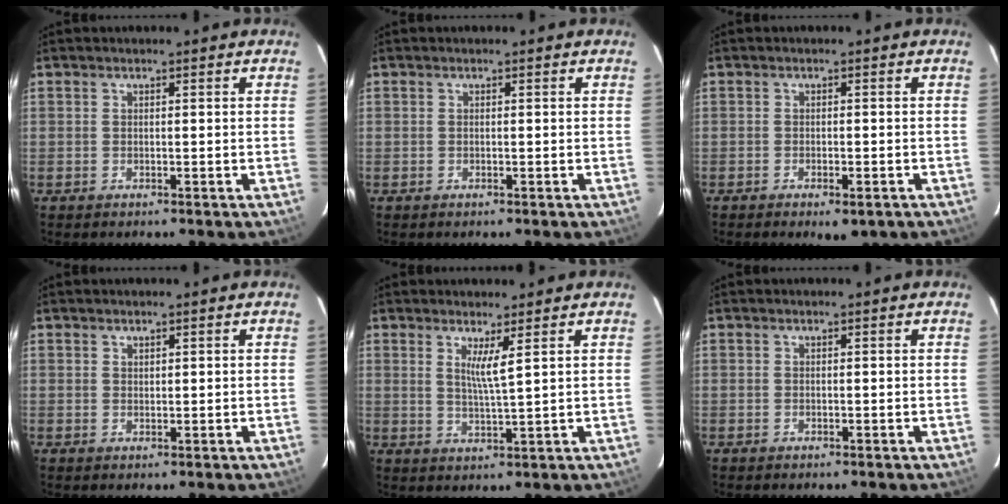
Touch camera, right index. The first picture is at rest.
{"total": 0.0}
{"total": 3.5, "force": [-2.0, 1.5, 2.4], "torque": [-0.042, -0.011, -0.027]}
{"total": 0.8, "force": [0.6, 0.4, 0.1], "torque": [-0.001, 0.001, 0.013]}
{"total": 3.6, "force": [1.9, -0.5, 3.1], "torque": [-0.060, -0.013, 0.031]}
{"total": 0.0}